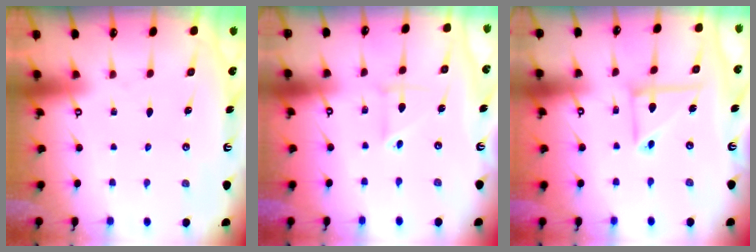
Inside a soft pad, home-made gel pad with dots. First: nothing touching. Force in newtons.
{"total": 3.4, "press": 3.4, "slide": 0.2}
{"total": 7.9, "press": 7.9, "slide": 0.6}